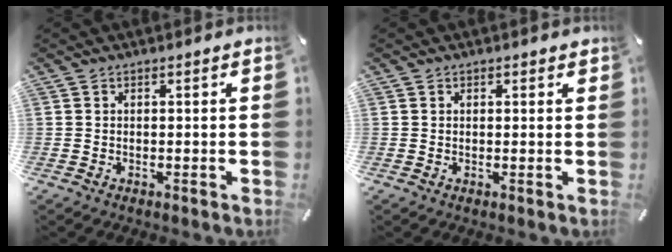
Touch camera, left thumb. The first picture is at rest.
{"total": 0.7, "force": [0.4, 0.5, 0.1], "torque": [0.006, -0.001, 0.005]}